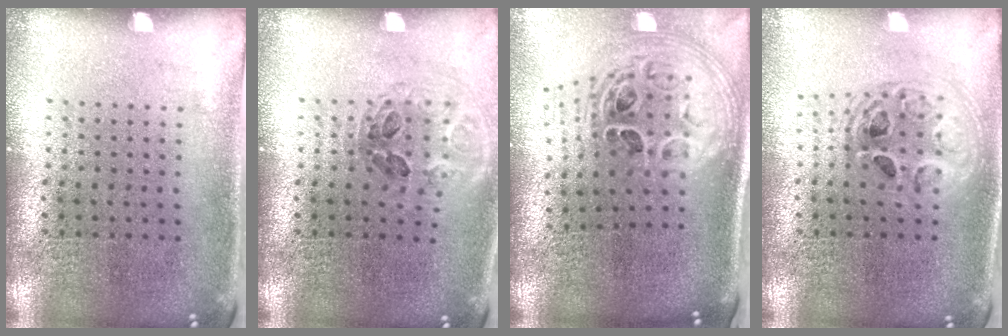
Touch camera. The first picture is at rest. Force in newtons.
{"total": 0.9, "press": 0.9, "slide": 0.1}
{"total": 3.0, "press": 2.1, "slide": 2.1}
{"total": 1.7, "press": 1.5, "slide": 0.9}